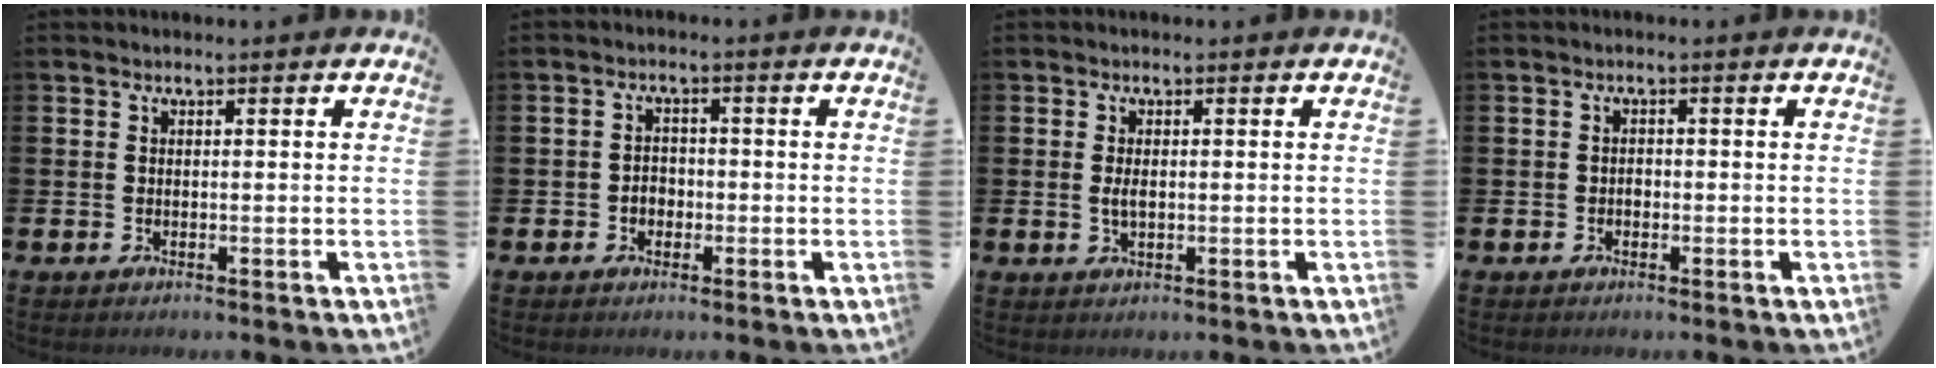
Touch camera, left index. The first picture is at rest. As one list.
[{"total": 2.1, "force": [-0.8, 1.7, 0.9], "torque": [-0.006, 0.001, -0.022]}, {"total": 1.8, "force": [-0.1, 0.9, 1.6], "torque": [-0.028, 0.001, -0.003]}, {"total": 0.9, "force": [-0.5, 0.7, 0.3], "torque": [-0.002, 0.001, -0.011]}]